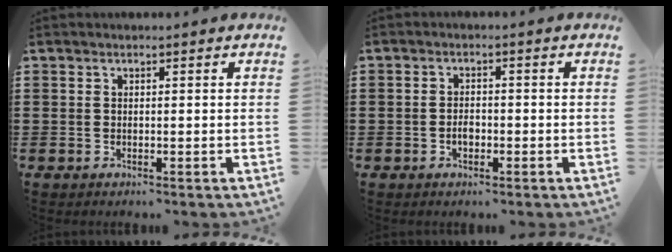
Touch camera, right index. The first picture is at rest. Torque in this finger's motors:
{"motor_torque": [2.08, 0.06, 0.09, -0.02]}